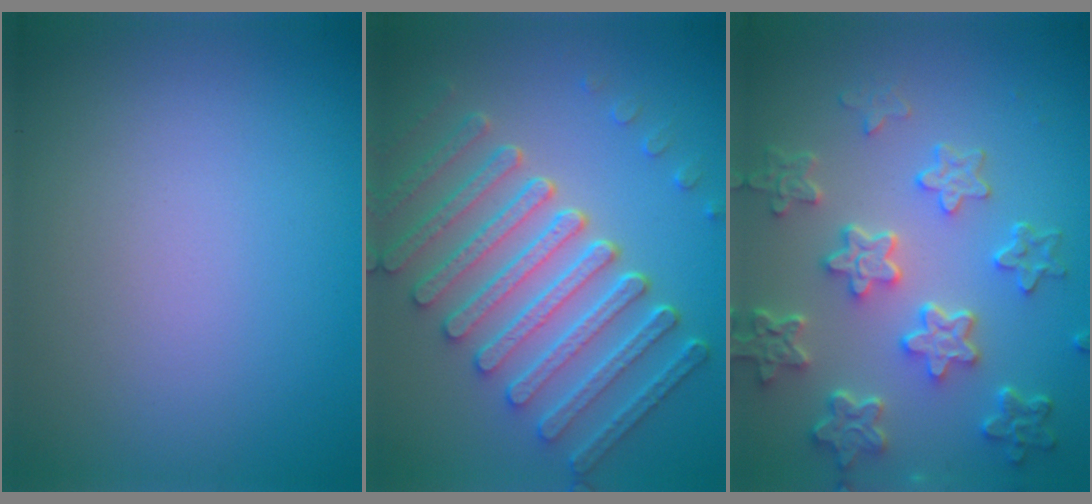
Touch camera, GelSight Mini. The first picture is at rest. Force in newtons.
{"total": 7.9, "press": 6.1, "slide": 5.0}
{"total": 6.5, "press": 4.9, "slide": 4.3}